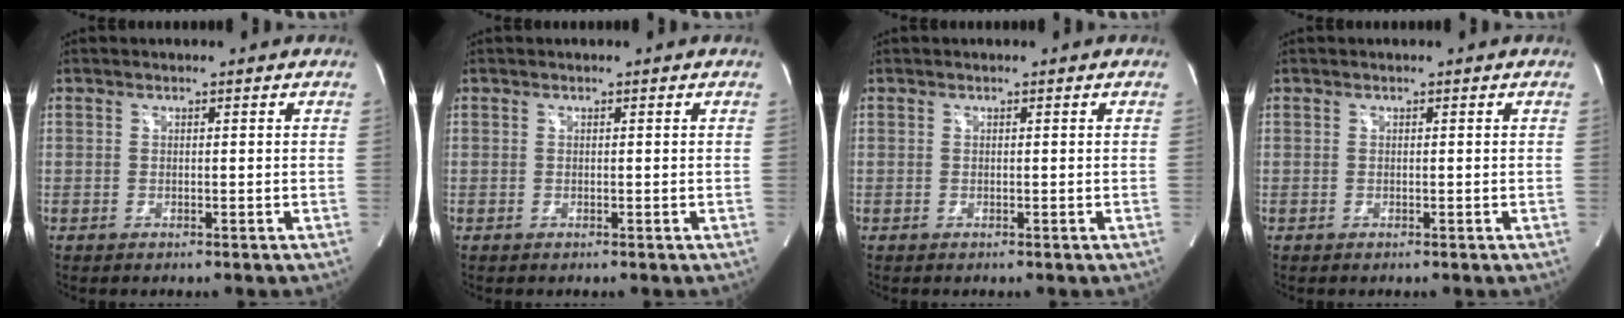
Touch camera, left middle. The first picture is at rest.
{"total": 0.0}
{"total": 0.0}
{"total": 0.0}